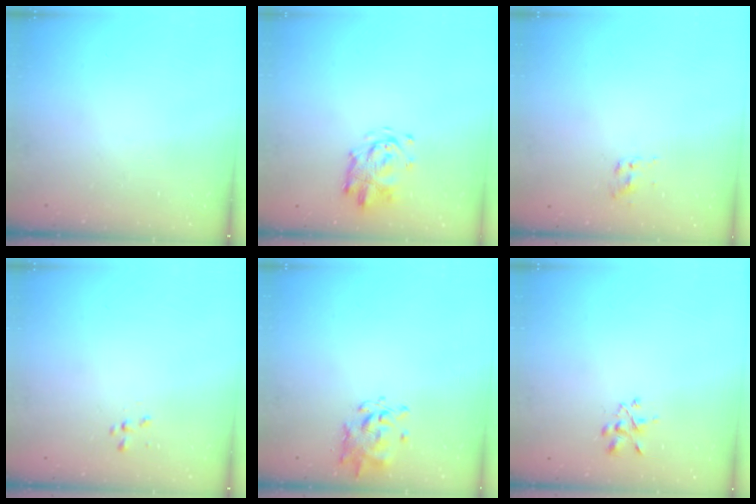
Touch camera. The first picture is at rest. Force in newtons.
{"total": 3.5, "press": 3.5, "slide": 0.3}
{"total": 2.0, "press": 1.9, "slide": 0.8}
{"total": 0.6, "press": 0.6, "slide": 0.2}
{"total": 1.3, "press": 1.2, "slide": 0.4}
{"total": 2.4, "press": 2.2, "slide": 0.9}